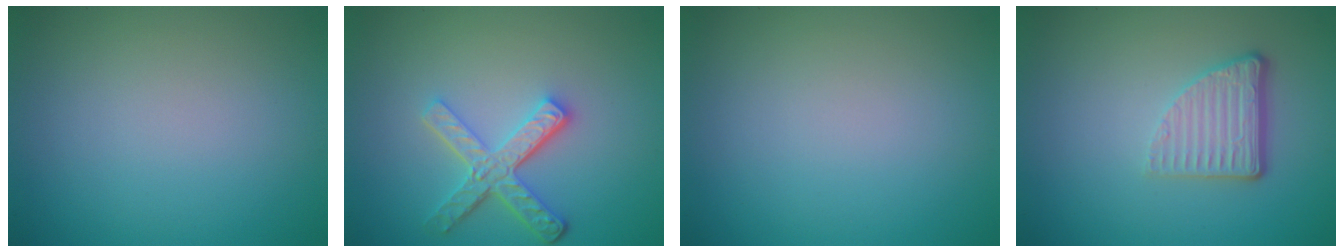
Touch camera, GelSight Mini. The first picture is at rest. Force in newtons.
{"total": 4.2, "press": 3.2, "slide": 2.7}
{"total": 0.0}
{"total": 3.7, "press": 2.6, "slide": 2.7}